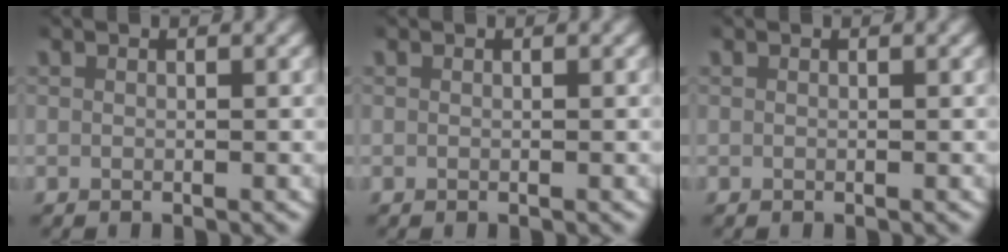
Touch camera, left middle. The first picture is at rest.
{"total": 0.0}
{"total": 0.0}